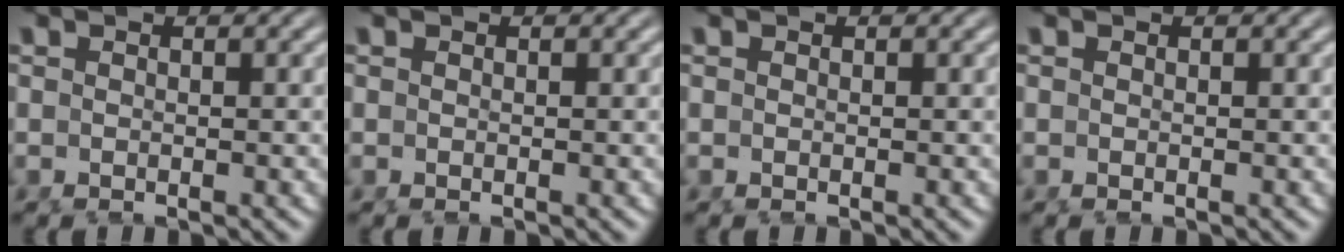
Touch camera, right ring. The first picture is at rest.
{"total": 0.0}
{"total": 0.0}
{"total": 0.0}